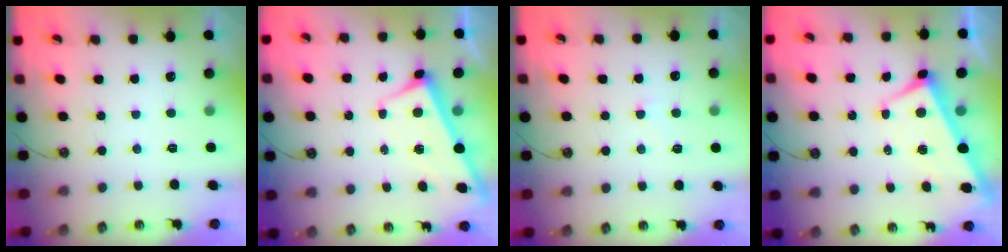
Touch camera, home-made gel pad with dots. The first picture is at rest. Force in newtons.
{"total": 2.5, "press": 2.5, "slide": 0.2}
{"total": 4.5, "press": 4.4, "slide": 0.8}
{"total": 2.7, "press": 2.5, "slide": 0.9}